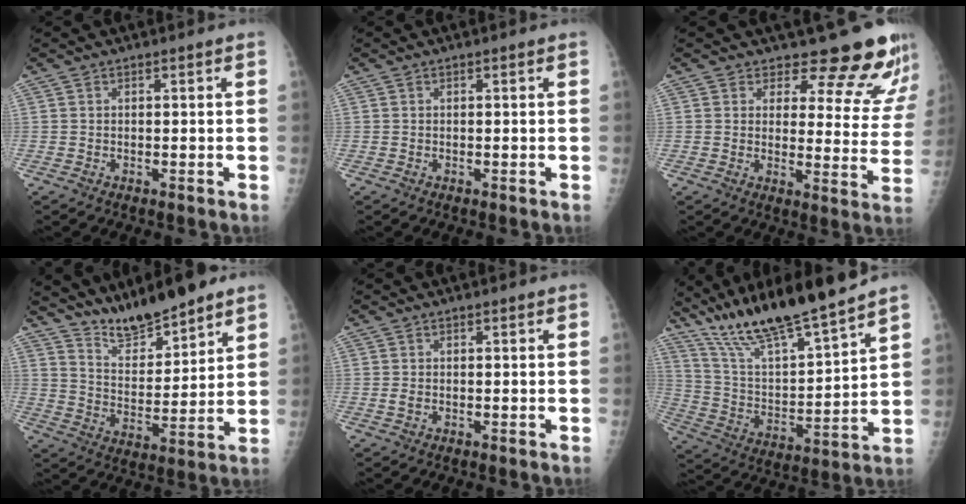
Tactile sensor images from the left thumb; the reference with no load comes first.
{"total": 0.0}
{"total": 14.7, "force": [13.5, 4.7, 3.6], "torque": [0.006, -0.122, 0.143]}
{"total": 11.7, "force": [9.9, 2.8, 5.4], "torque": [-0.072, -0.066, 0.181]}
{"total": 1.0, "force": [0.0, 0.6, 0.8], "torque": [-0.017, -0.001, 0.000]}
{"total": 19.0, "force": [15.8, 2.1, 10.4], "torque": [-0.161, -0.079, 0.290]}